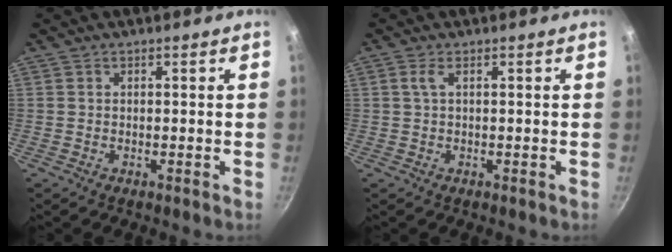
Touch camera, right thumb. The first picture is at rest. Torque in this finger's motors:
{"motor_torque": [-0.51, 0.18, -0.22, 0.09, 0.10]}